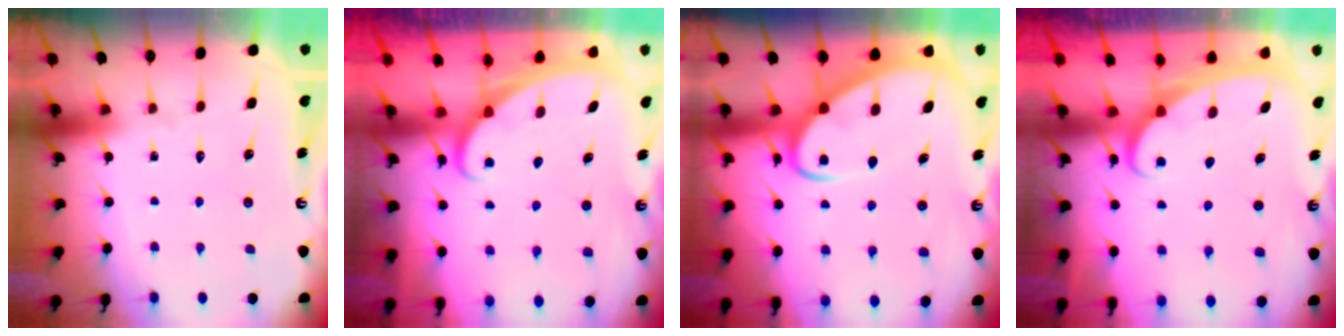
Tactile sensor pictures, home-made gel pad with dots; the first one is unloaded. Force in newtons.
{"total": 2.4, "press": 2.4, "slide": 0.3}
{"total": 6.7, "press": 6.7, "slide": 0.6}
{"total": 2.5, "press": 2.5, "slide": 0.4}